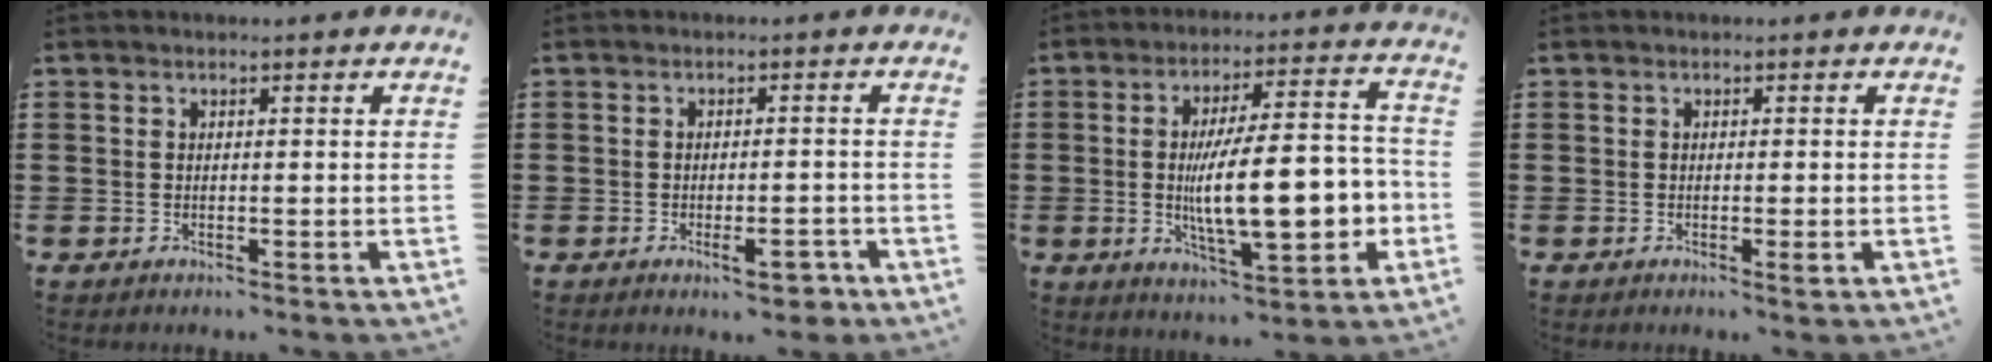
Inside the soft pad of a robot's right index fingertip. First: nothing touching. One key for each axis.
{"total": 4.5, "fx": -2.3, "fy": 1.5, "fz": 3.6, "tx": -0.052, "ty": 0.002, "tz": -0.037}
{"total": 15.5, "fx": -2.6, "fy": 5.4, "fz": 14.3, "tx": -0.208, "ty": -0.011, "tz": -0.044}
{"total": 1.6, "fx": -0.3, "fy": 0.1, "fz": 1.5, "tx": -0.034, "ty": -0.009, "tz": -0.007}